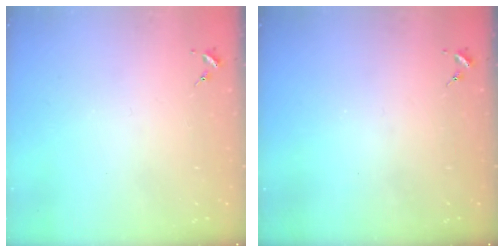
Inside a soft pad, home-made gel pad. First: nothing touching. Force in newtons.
{"total": 0.0}